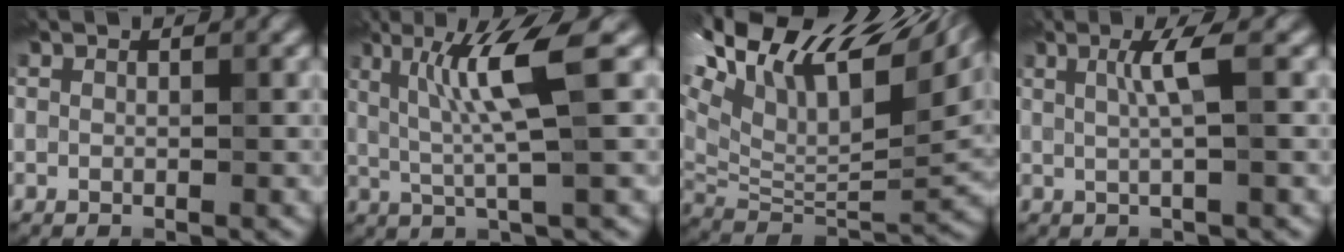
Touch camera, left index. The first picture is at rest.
{"total": 5.1, "force": [0.4, 0.0, 5.1], "torque": [-0.112, 0.004, 0.021]}
{"total": 16.1, "force": [8.8, 7.3, 11.4], "torque": [-0.213, 0.058, 0.165]}
{"total": 1.9, "force": [-0.3, -0.1, 1.9], "torque": [-0.037, 0.001, 0.004]}